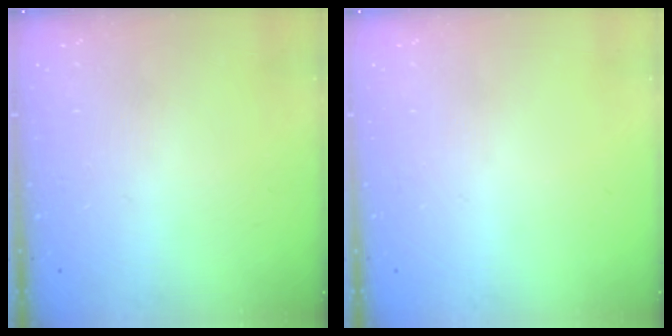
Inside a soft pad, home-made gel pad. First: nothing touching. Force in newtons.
{"total": 0.0}